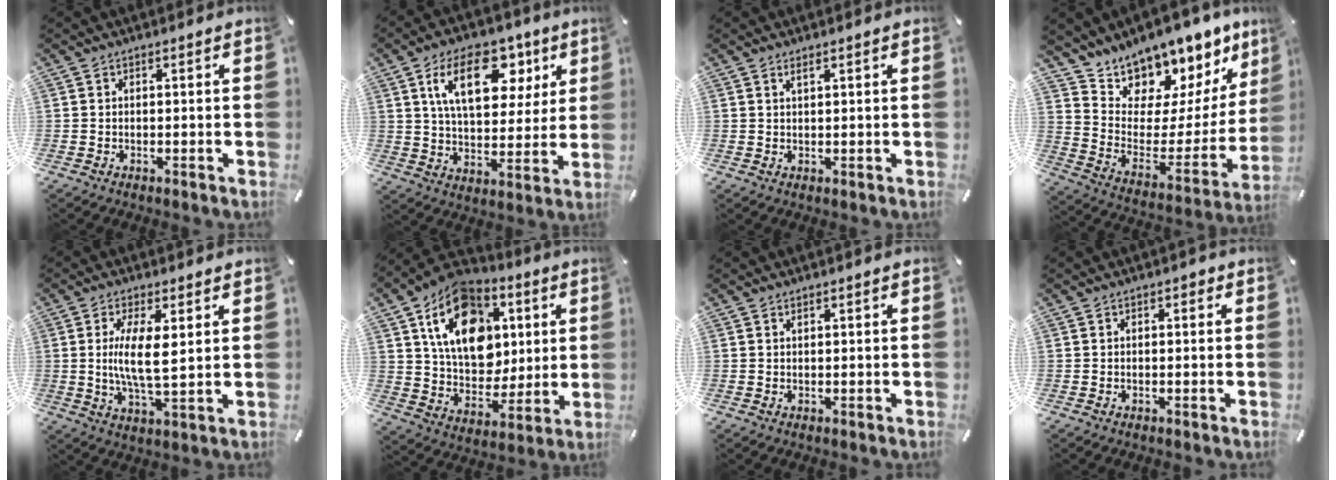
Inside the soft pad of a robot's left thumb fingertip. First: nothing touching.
{"total": 17.7, "force": [7.4, 10.1, 12.5], "torque": [-0.188, -0.005, 0.123]}
{"total": 1.3, "force": [1.0, 0.4, 0.8], "torque": [-0.017, -0.001, 0.018]}
{"total": 11.9, "force": [11.1, 3.7, -1.9], "torque": [0.022, -0.139, 0.192]}
{"total": 9.6, "force": [1.8, 3.2, 8.9], "torque": [-0.176, -0.012, 0.022]}
{"total": 18.8, "force": [6.9, 13.8, 10.9], "torque": [-0.179, -0.023, 0.128]}
{"total": 0.6, "force": [0.4, 0.4, 0.2], "torque": [-0.005, -0.001, 0.009]}
{"total": 0.7, "force": [0.1, 0.6, 0.2], "torque": [-0.003, 0.005, 0.000]}